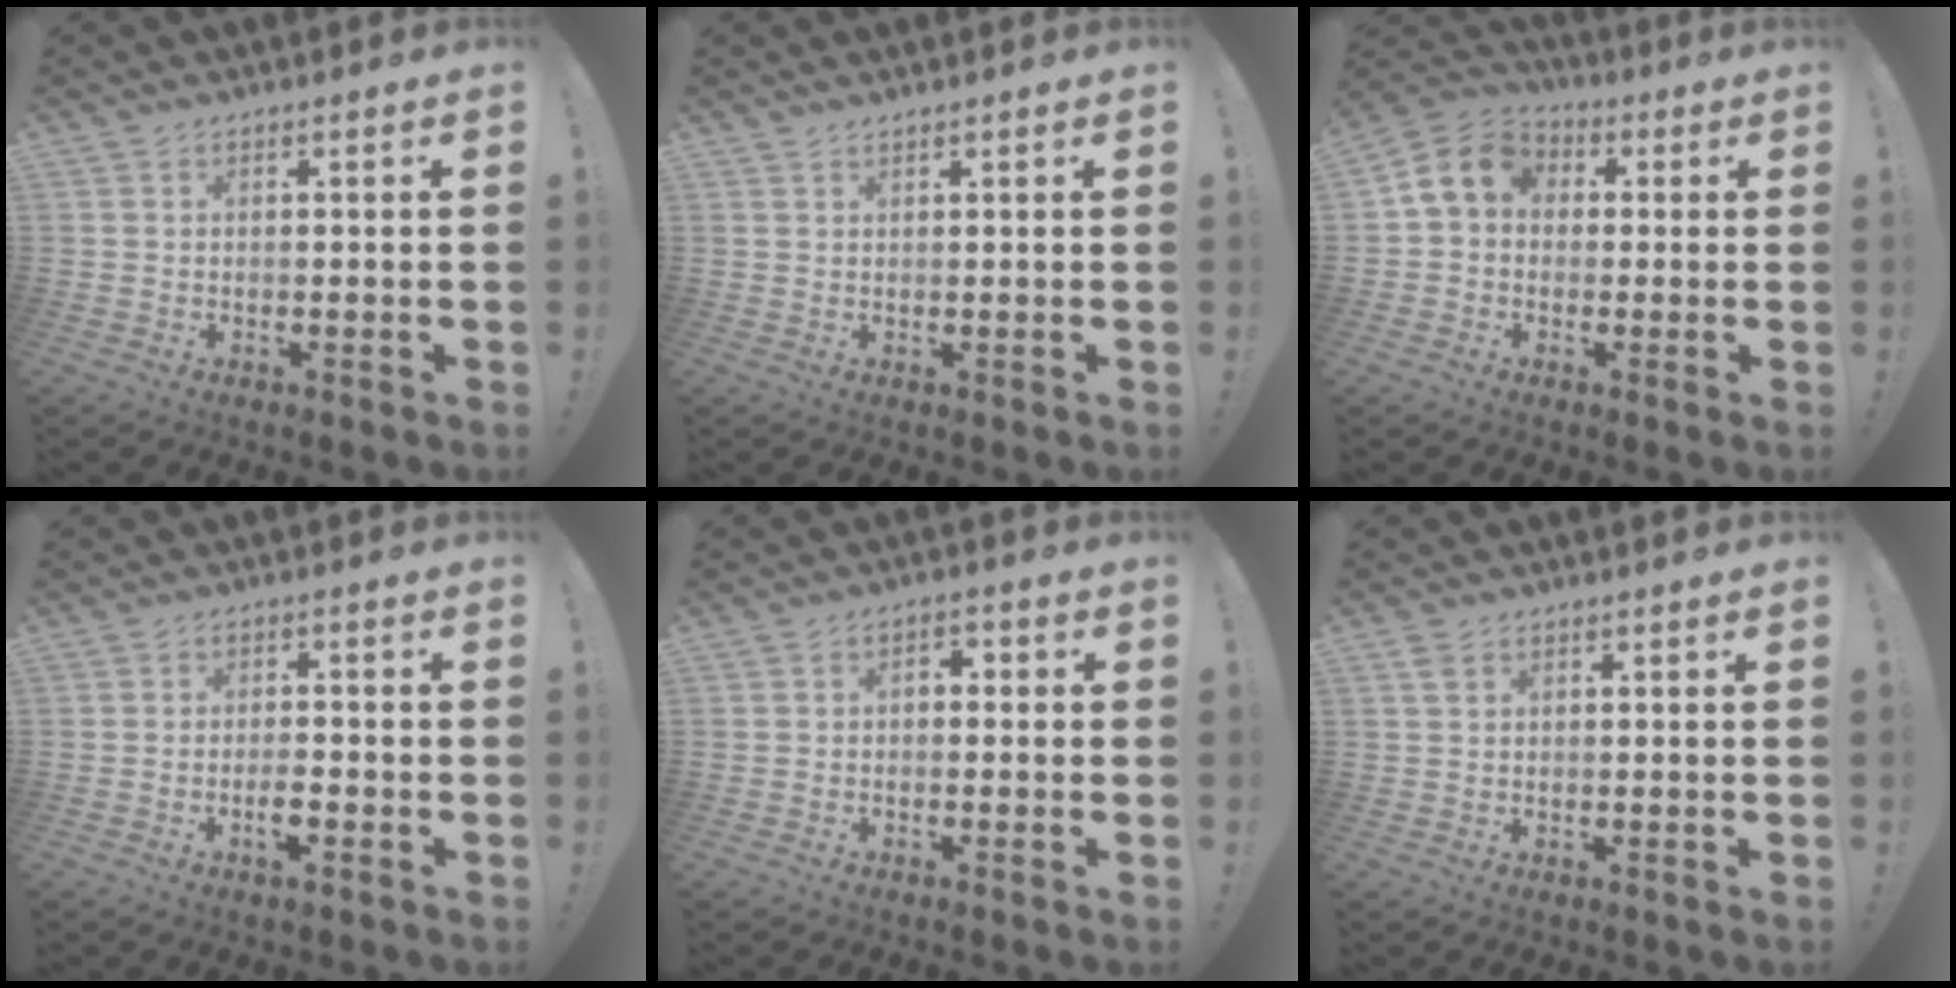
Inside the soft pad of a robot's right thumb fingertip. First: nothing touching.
{"total": 1.0, "force": [1.0, 0.0, 0.3], "torque": [0.001, -0.005, 0.018]}
{"total": 9.4, "force": [1.3, 7.7, 5.1], "torque": [-0.086, 0.014, 0.030]}
{"total": 3.7, "force": [-1.7, 1.3, 3.0], "torque": [-0.043, 0.004, -0.032]}
{"total": 2.6, "force": [-1.0, 1.8, 1.7], "torque": [-0.020, 0.007, -0.021]}
{"total": 2.3, "force": [1.3, 1.4, 1.3], "torque": [-0.027, 0.002, 0.024]}